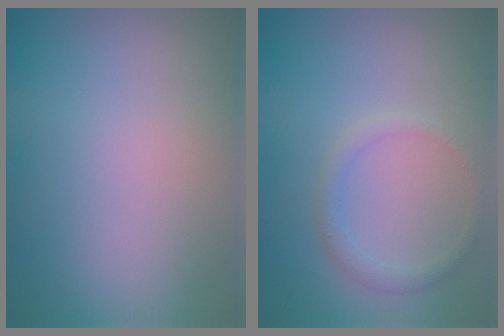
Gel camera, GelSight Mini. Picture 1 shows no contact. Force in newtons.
{"total": 1.4, "press": 1.4, "slide": 0.0}